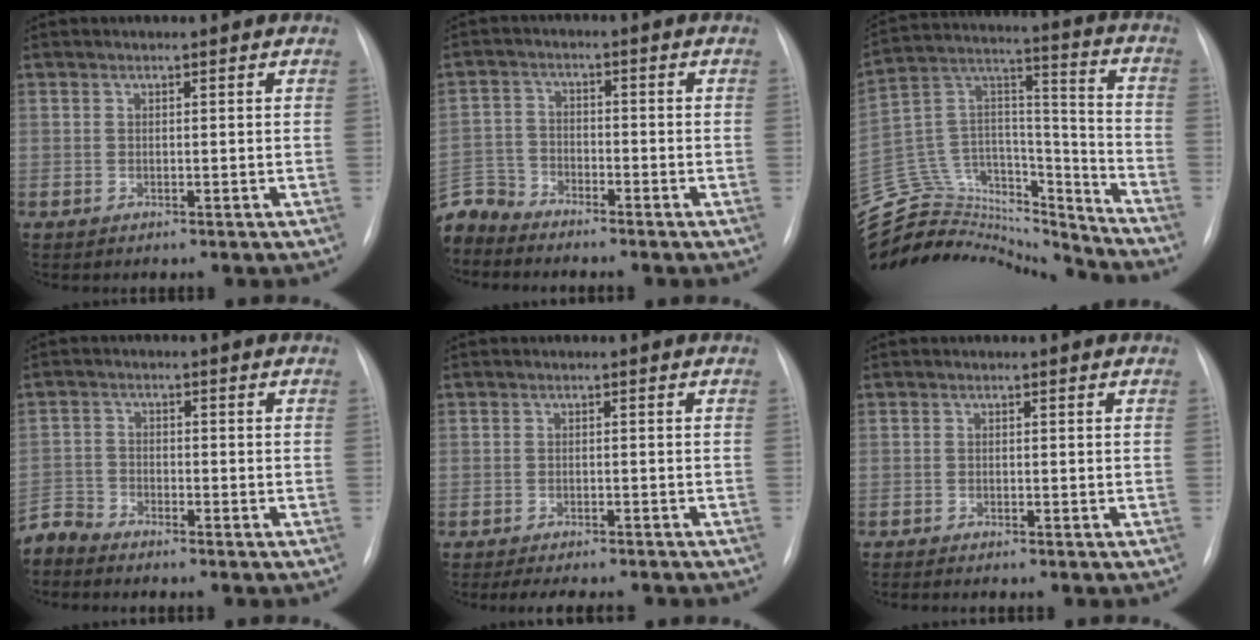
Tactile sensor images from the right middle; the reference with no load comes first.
{"total": 6.0, "force": [-5.9, 1.3, -0.3], "torque": [0.005, 0.001, -0.122]}
{"total": 28.3, "force": [-26.7, 7.2, 6.4], "torque": [-0.174, 0.038, -0.422]}
{"total": 3.5, "force": [-3.5, 0.2, -0.4], "torque": [0.011, -0.014, -0.071]}
{"total": 8.0, "force": [-7.1, 1.9, 3.3], "torque": [-0.043, -0.004, -0.089]}
{"total": 1.9, "force": [-1.6, 0.0, 0.9], "torque": [-0.012, -0.004, -0.022]}